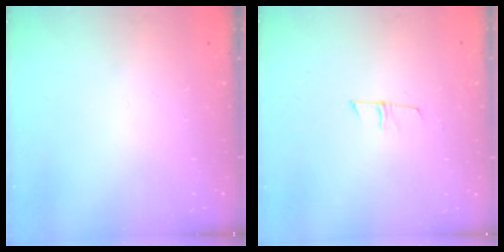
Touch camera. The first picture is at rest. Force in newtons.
{"total": 5.5, "press": 5.5, "slide": 0.3}